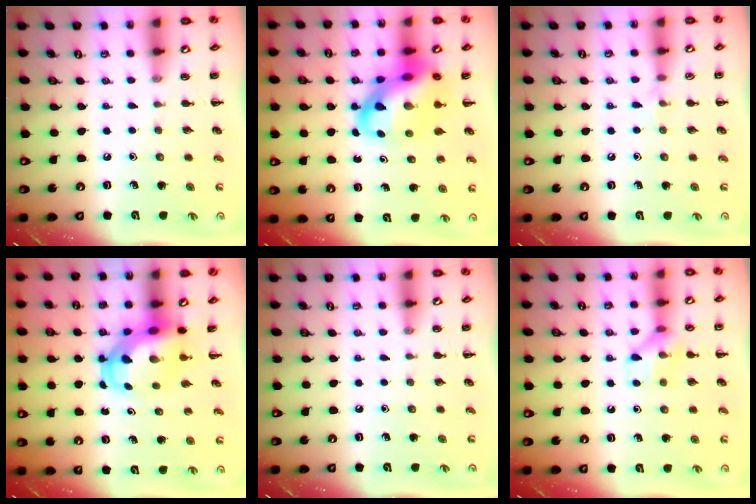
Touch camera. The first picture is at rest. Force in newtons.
{"total": 16.7, "press": 16.1, "slide": 4.4}
{"total": 4.4, "press": 4.2, "slide": 1.4}
{"total": 5.4, "press": 5.2, "slide": 1.5}
{"total": 0.0}
{"total": 8.3, "press": 8.3, "slide": 0.8}